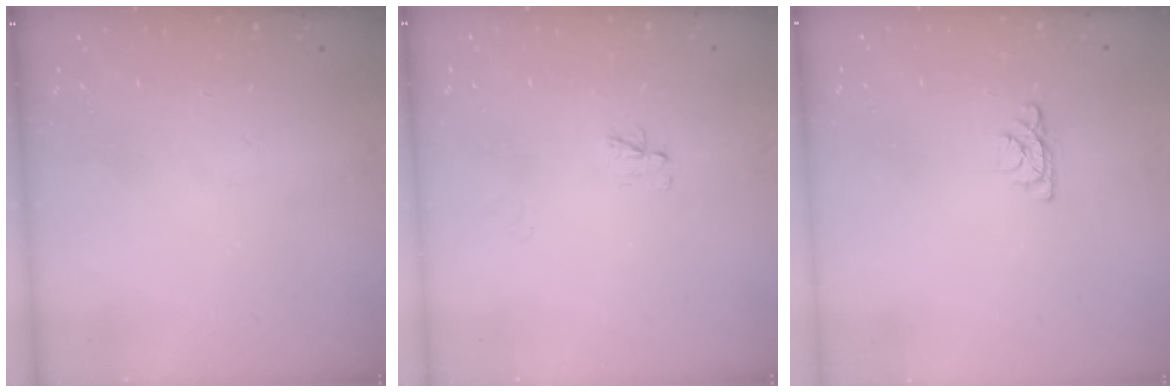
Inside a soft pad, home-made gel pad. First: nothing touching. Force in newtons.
{"total": 3.0, "press": 3.0, "slide": 0.4}
{"total": 4.0, "press": 4.0, "slide": 0.5}